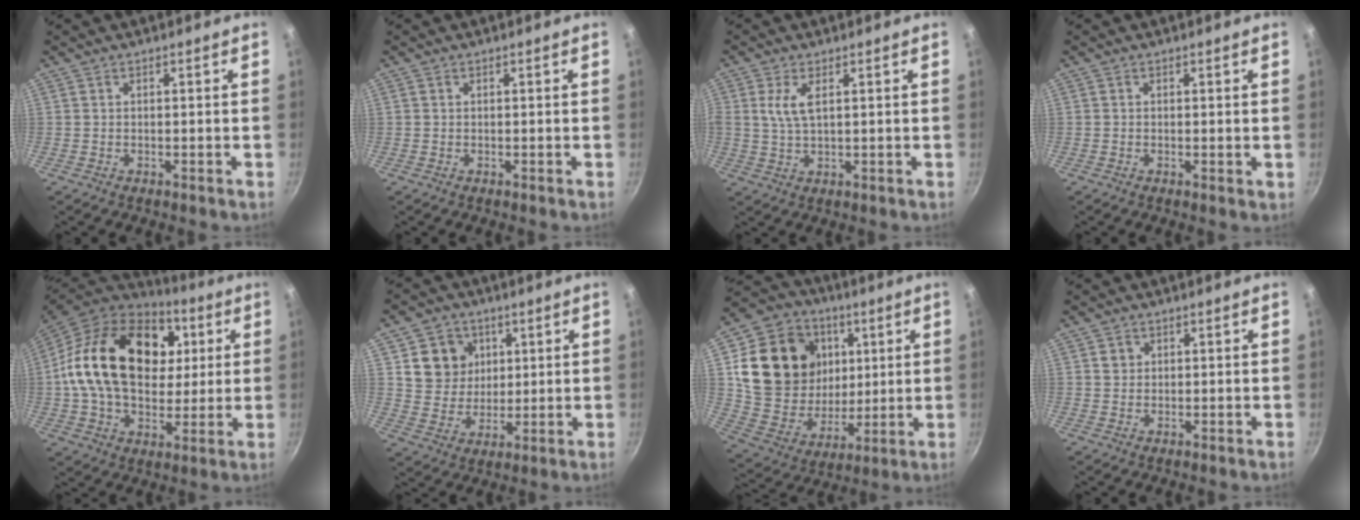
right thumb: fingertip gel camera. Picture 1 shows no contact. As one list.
[{"total": 0.0}, {"total": 4.3, "force": [1.3, 1.8, 3.7], "torque": [-0.081, -0.002, 0.028]}, {"total": 0.5, "force": [0.1, 0.2, 0.5], "torque": [-0.008, -0.002, -0.001]}, {"total": 27.8, "force": [5.7, 19.1, 19.4], "torque": [-0.325, 0.012, 0.089]}, {"total": 9.8, "force": [3.1, 8.7, 3.1], "torque": [-0.018, -0.010, 0.057]}, {"total": 23.0, "force": [6.2, 18.7, 11.9], "torque": [-0.201, -0.012, 0.118]}, {"total": 1.9, "force": [0.5, 1.7, 0.5], "torque": [-0.001, 0.004, 0.008]}]